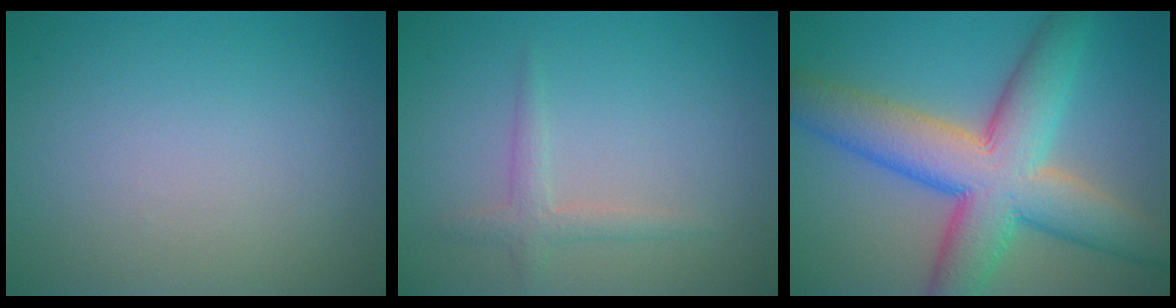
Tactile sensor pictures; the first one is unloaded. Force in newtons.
{"total": 1.7, "press": 1.7, "slide": 0.1}
{"total": 10.9, "press": 10.9, "slide": 0.3}